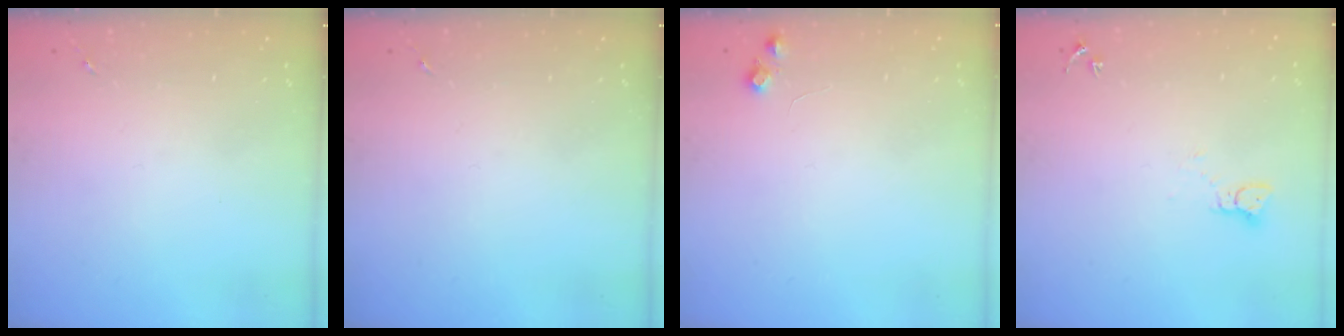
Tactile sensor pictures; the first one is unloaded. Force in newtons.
{"total": 0.0}
{"total": 5.7, "press": 5.6, "slide": 0.9}
{"total": 3.3, "press": 3.3, "slide": 0.1}